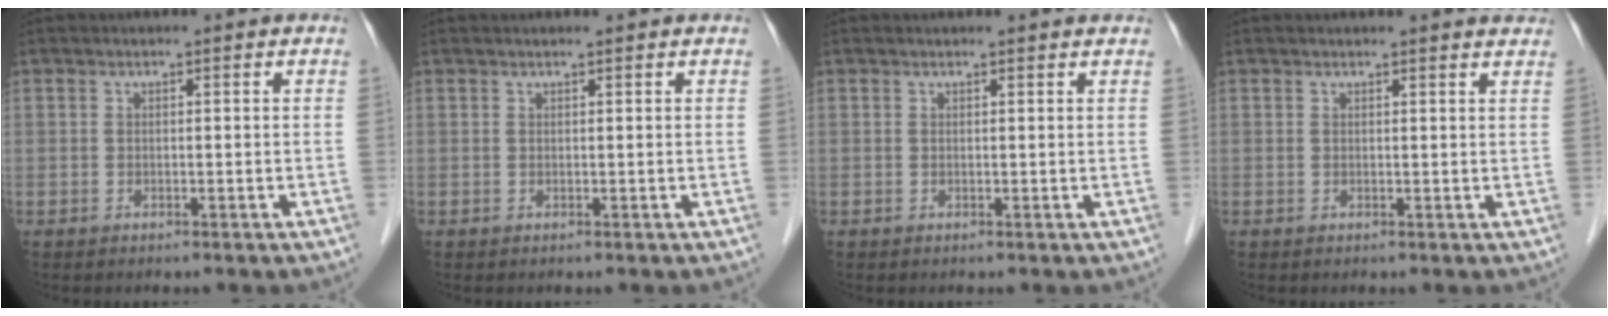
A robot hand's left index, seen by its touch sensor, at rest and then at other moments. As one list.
[{"total": 0.9, "force": [0.8, -0.1, 0.4], "torque": [-0.008, 0.007, 0.015]}, {"total": 2.1, "force": [2.1, 0.1, 0.5], "torque": [-0.013, 0.007, 0.019]}, {"total": 4.3, "force": [4.2, 0.4, 0.9], "torque": [-0.012, -0.001, 0.031]}]